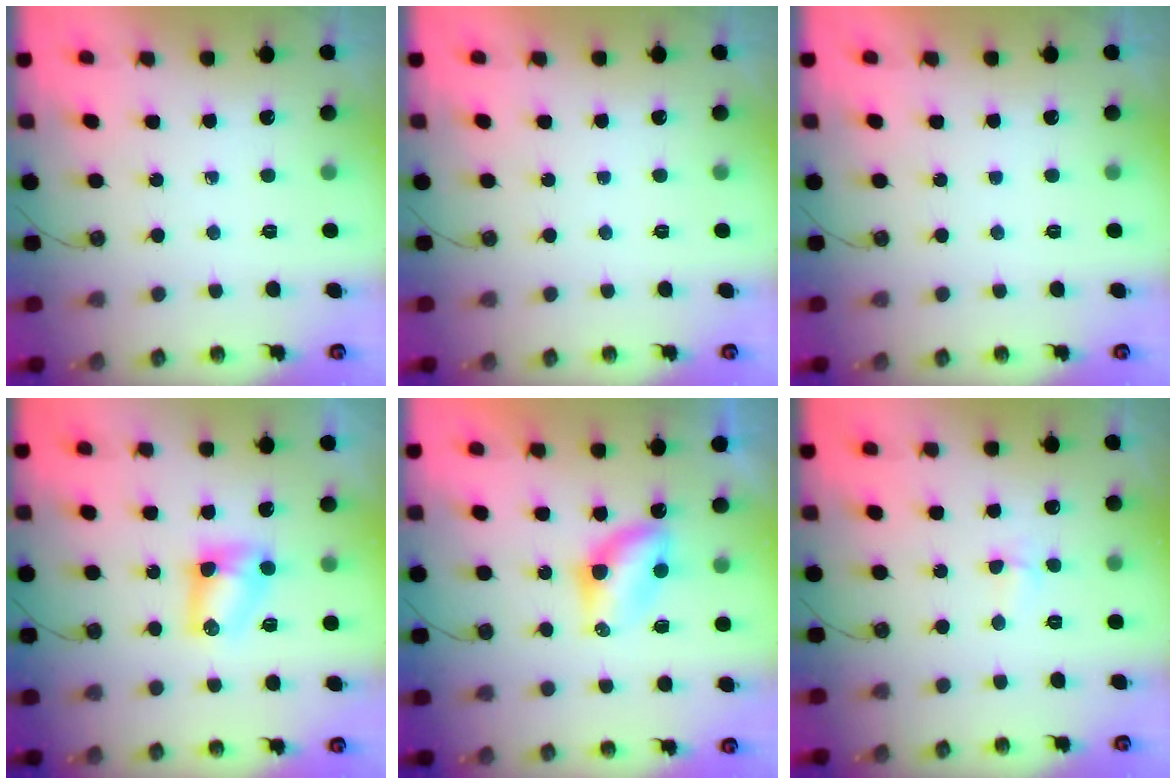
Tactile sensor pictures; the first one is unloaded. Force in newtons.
{"total": 0.0}
{"total": 0.0}
{"total": 6.2, "press": 6.2, "slide": 0.6}
{"total": 6.0, "press": 5.9, "slide": 0.6}
{"total": 2.9, "press": 2.8, "slide": 0.7}